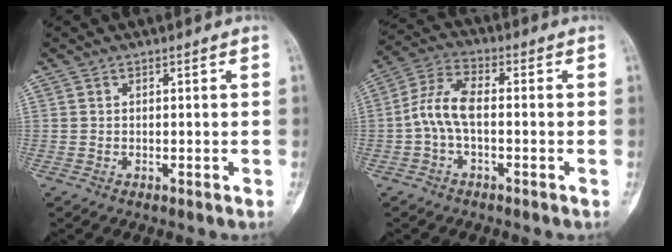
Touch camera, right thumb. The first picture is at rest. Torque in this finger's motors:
{"motor_torque": [0.12, 0.20, 0.34, -0.33, 0.10]}